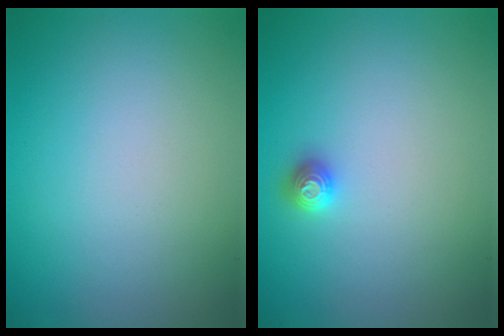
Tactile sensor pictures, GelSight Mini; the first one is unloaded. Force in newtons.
{"total": 1.3, "press": 1.2, "slide": 0.3}